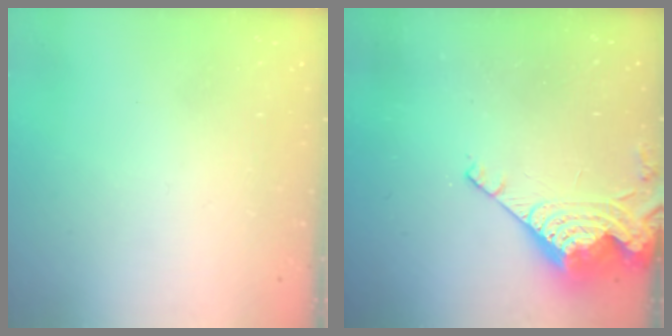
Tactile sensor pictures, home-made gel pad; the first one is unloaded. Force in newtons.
{"total": 9.6, "press": 9.6, "slide": 0.8}